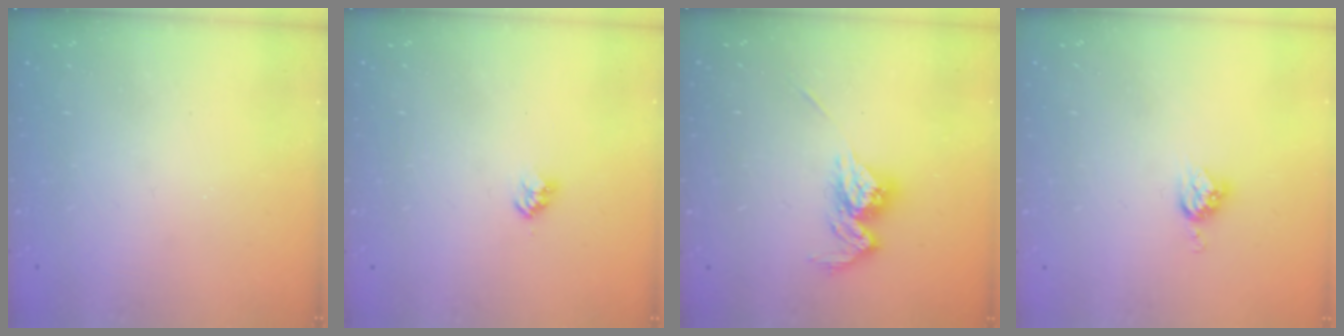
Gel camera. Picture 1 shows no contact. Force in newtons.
{"total": 2.8, "press": 2.8, "slide": 0.4}
{"total": 11.8, "press": 11.8, "slide": 0.5}
{"total": 5.8, "press": 5.8, "slide": 0.3}